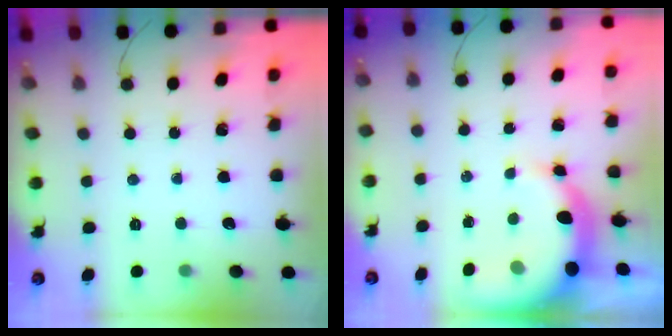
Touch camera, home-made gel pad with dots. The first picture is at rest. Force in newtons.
{"total": 8.0, "press": 7.8, "slide": 1.6}